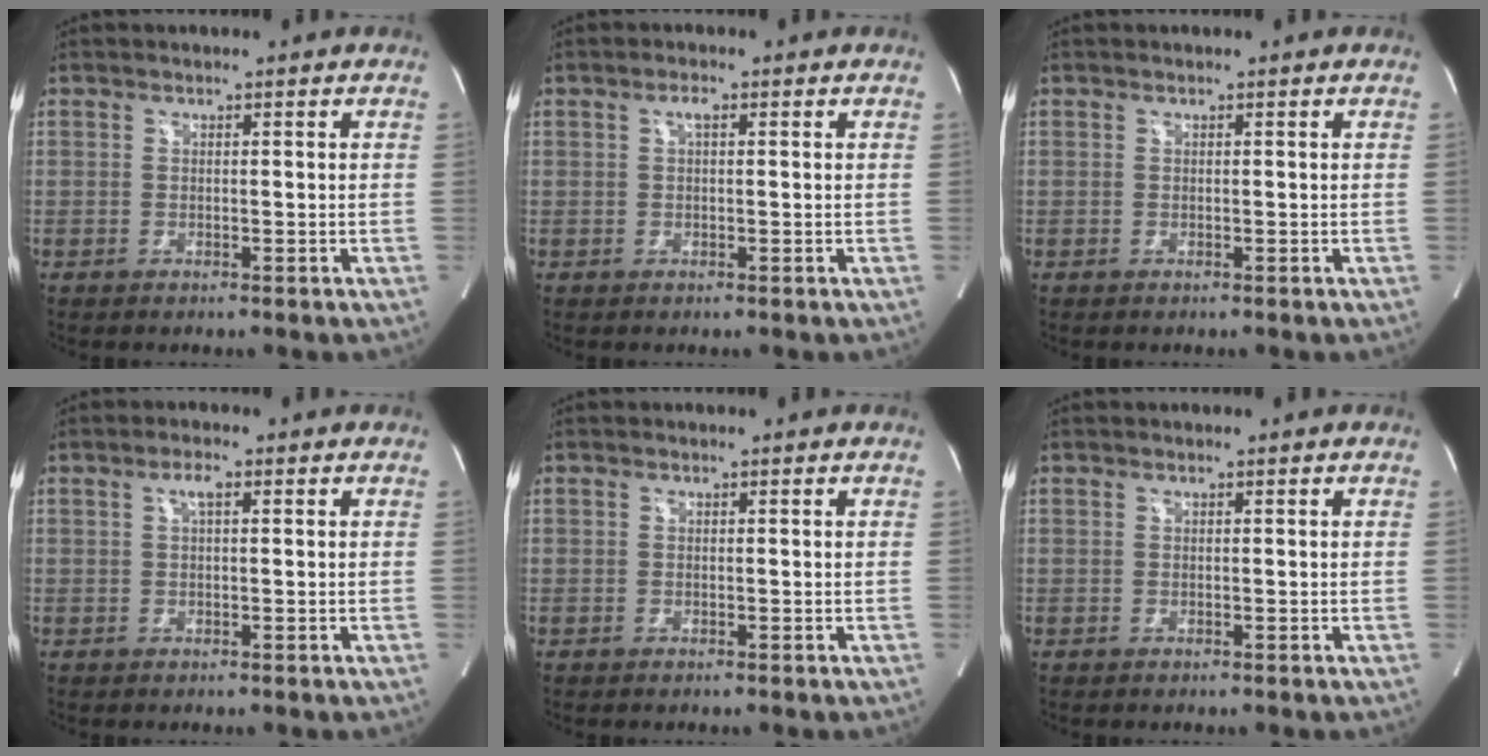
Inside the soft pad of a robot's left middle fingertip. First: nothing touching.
{"total": 1.3, "force": [0.4, 0.4, 1.2], "torque": [-0.019, 0.005, 0.005]}
{"total": 0.0}
{"total": 1.9, "force": [0.7, 0.5, 1.7], "torque": [-0.031, 0.006, 0.010]}
{"total": 0.0}
{"total": 0.0}